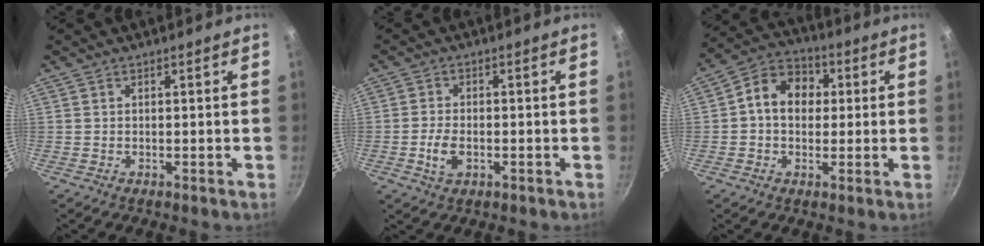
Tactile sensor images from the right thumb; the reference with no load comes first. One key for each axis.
{"total": 4.7, "fx": -1.4, "fy": 2.7, "fz": 3.5, "tx": -0.068, "ty": 0.010, "tz": -0.026}
{"total": 10.2, "fx": 1.1, "fy": 8.1, "fz": 6.1, "tx": -0.067, "ty": 0.022, "tz": -0.002}